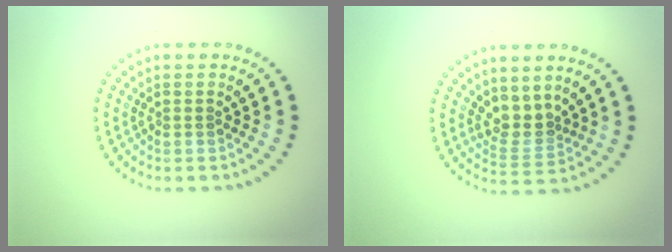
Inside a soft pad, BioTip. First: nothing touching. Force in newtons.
{"total": 2.8, "press": 2.0, "slide": 1.9}